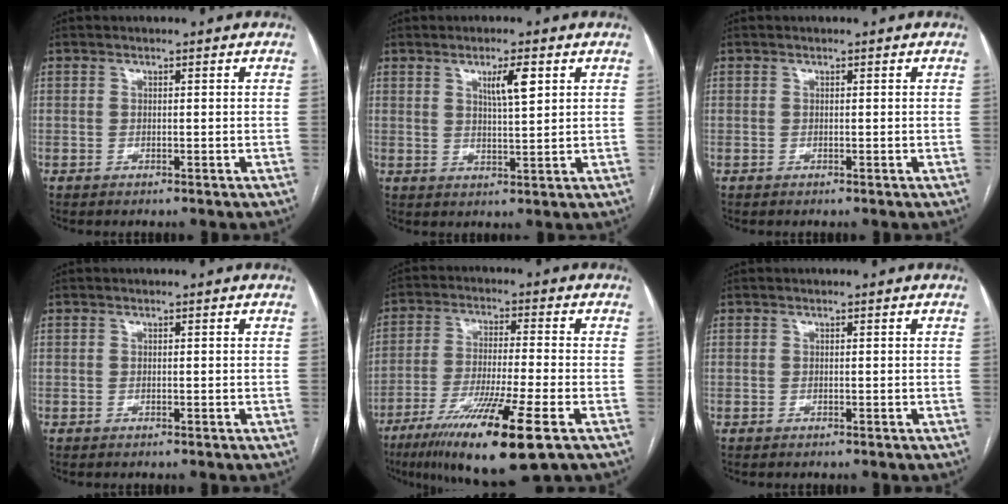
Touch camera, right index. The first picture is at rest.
{"total": 4.6, "force": [2.1, 0.5, 4.0], "torque": [-0.068, -0.001, 0.036]}
{"total": 0.0}
{"total": 0.0}
{"total": 15.8, "force": [-8.6, 0.4, 13.3], "torque": [-0.237, -0.042, -0.148]}
{"total": 0.0}